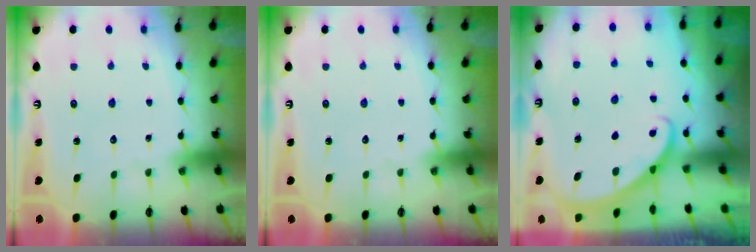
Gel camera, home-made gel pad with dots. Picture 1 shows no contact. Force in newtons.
{"total": 0.0}
{"total": 1.9, "press": 1.9, "slide": 0.1}